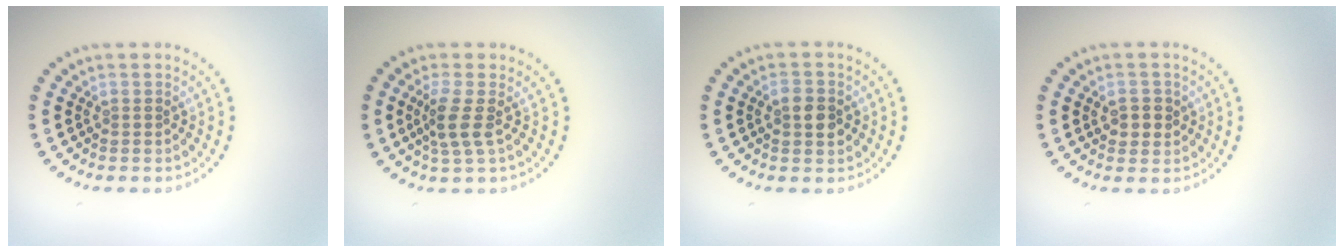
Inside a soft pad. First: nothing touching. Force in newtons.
{"total": 2.5, "press": 1.9, "slide": 1.6}
{"total": 2.5, "press": 2.5, "slide": 0.1}
{"total": 2.0, "press": 1.9, "slide": 0.5}